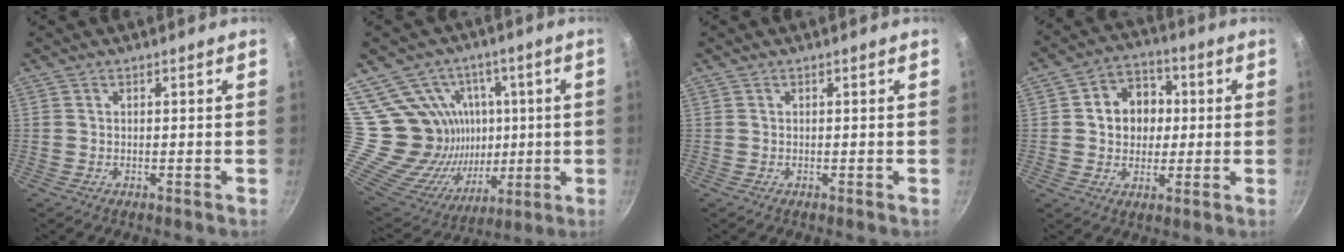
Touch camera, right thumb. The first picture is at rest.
{"total": 20.9, "force": [6.1, 17.7, 9.3], "torque": [-0.139, -0.024, 0.121]}
{"total": 0.0}
{"total": 10.4, "force": [1.3, 8.6, 5.7], "torque": [-0.048, 0.011, 0.012]}